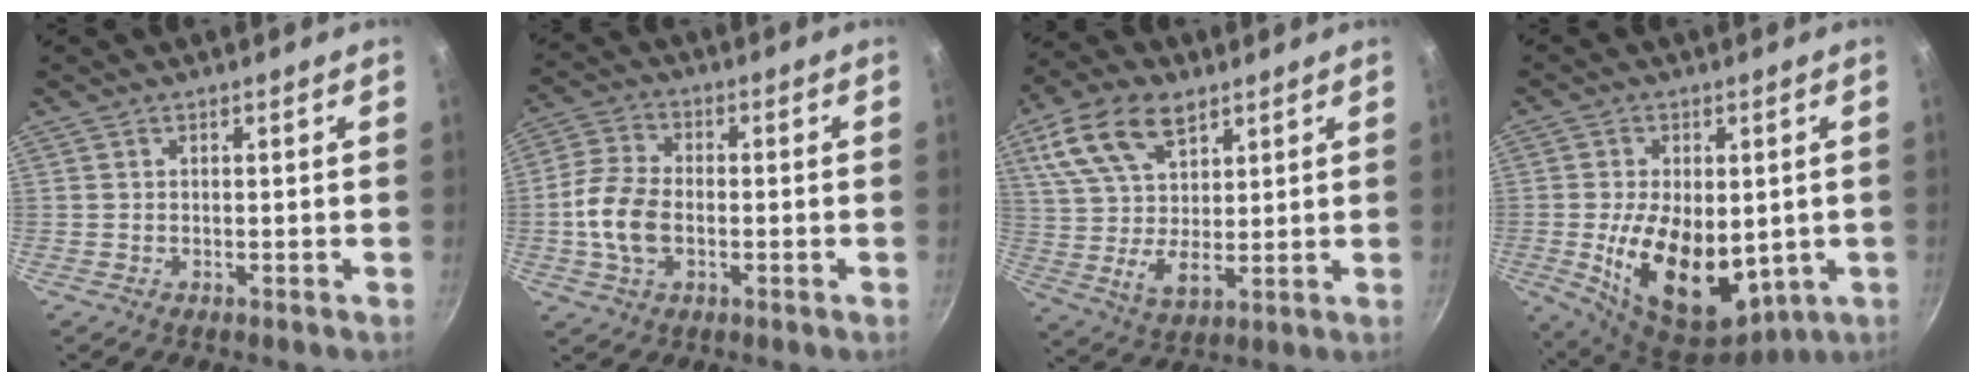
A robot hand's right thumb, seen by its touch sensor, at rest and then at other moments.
{"total": 9.7, "force": [-1.6, 6.3, 7.2], "torque": [-0.137, 0.016, -0.039]}
{"total": 15.6, "force": [7.7, 9.1, 10.1], "torque": [-0.172, -0.015, 0.145]}
{"total": 17.7, "force": [-1.5, 10.9, 13.9], "torque": [-0.224, -0.021, -0.002]}